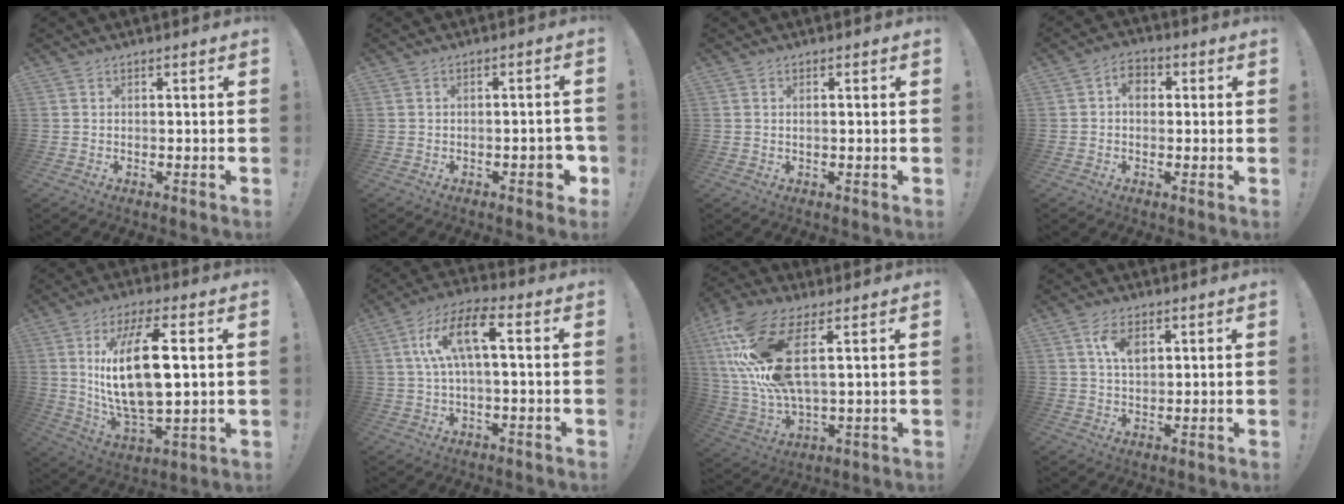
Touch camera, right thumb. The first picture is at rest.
{"total": 5.0, "force": [-2.2, 2.1, 3.9], "torque": [-0.043, 0.011, -0.034]}
{"total": 0.8, "force": [0.1, 0.1, 0.8], "torque": [-0.015, -0.001, 0.001]}
{"total": 5.2, "force": [0.5, 3.9, 3.3], "torque": [-0.050, 0.006, 0.010]}
{"total": 19.8, "force": [3.6, 7.7, 17.8], "torque": [-0.344, -0.011, 0.051]}
{"total": 12.7, "force": [2.3, 4.0, 11.8], "torque": [-0.220, 0.006, 0.035]}
{"total": 19.5, "force": [7.0, 7.5, 16.7], "torque": [-0.324, -0.030, 0.120]}
{"total": 6.1, "force": [2.5, 3.3, 4.5], "torque": [-0.073, -0.005, 0.044]}